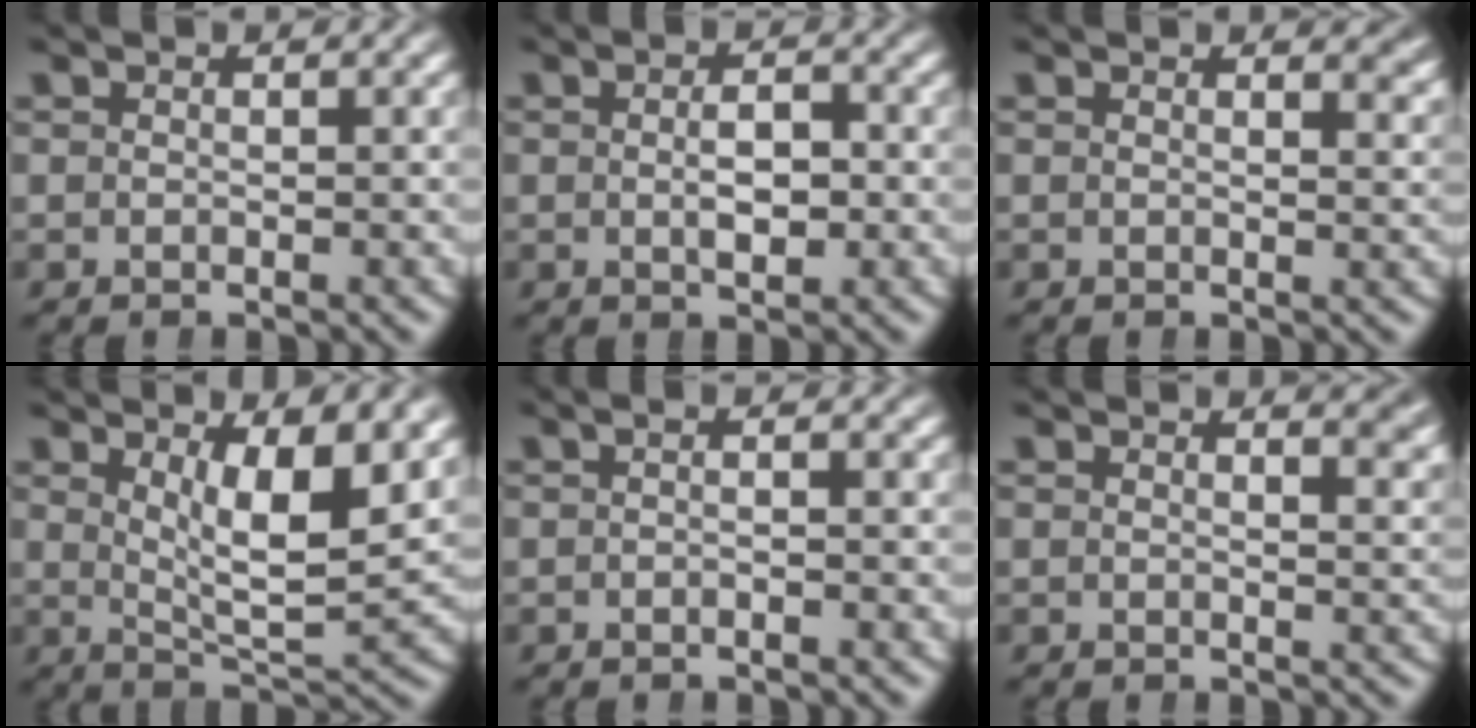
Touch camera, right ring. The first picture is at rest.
{"total": 2.4, "force": [-0.1, 0.8, 2.3], "torque": [-0.022, -0.001, -0.001]}
{"total": 2.2, "force": [1.9, 0.4, 1.2], "torque": [-0.002, -0.002, 0.024]}
{"total": 6.2, "force": [2.2, 1.7, 5.6], "torque": [-0.081, -0.023, 0.045]}
{"total": 1.3, "force": [-0.3, -0.3, 1.2], "torque": [-0.011, 0.012, -0.013]}
{"total": 3.3, "force": [2.4, 0.8, 2.2], "torque": [-0.008, 0.002, 0.030]}